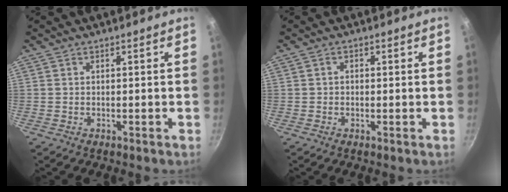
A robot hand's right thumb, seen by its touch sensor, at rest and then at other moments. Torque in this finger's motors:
{"motor_torque": [0.15, -0.37, -0.41, 0.31, 0.05]}